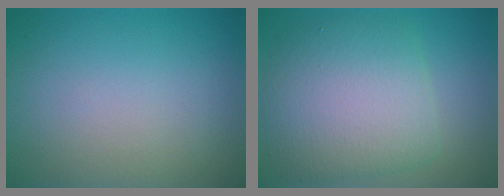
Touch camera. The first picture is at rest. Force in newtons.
{"total": 7.5, "press": 7.5, "slide": 0.1}